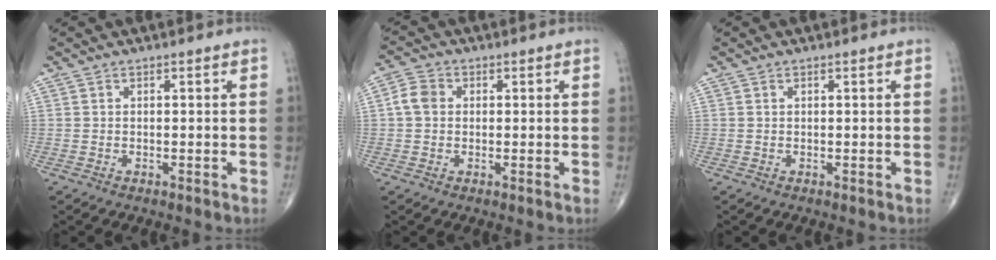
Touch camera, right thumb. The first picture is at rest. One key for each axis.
{"total": 4.0, "fx": 0.3, "fy": 3.3, "fz": 2.2, "tx": -0.040, "ty": 0.011, "tz": -0.001}
{"total": 0.0}